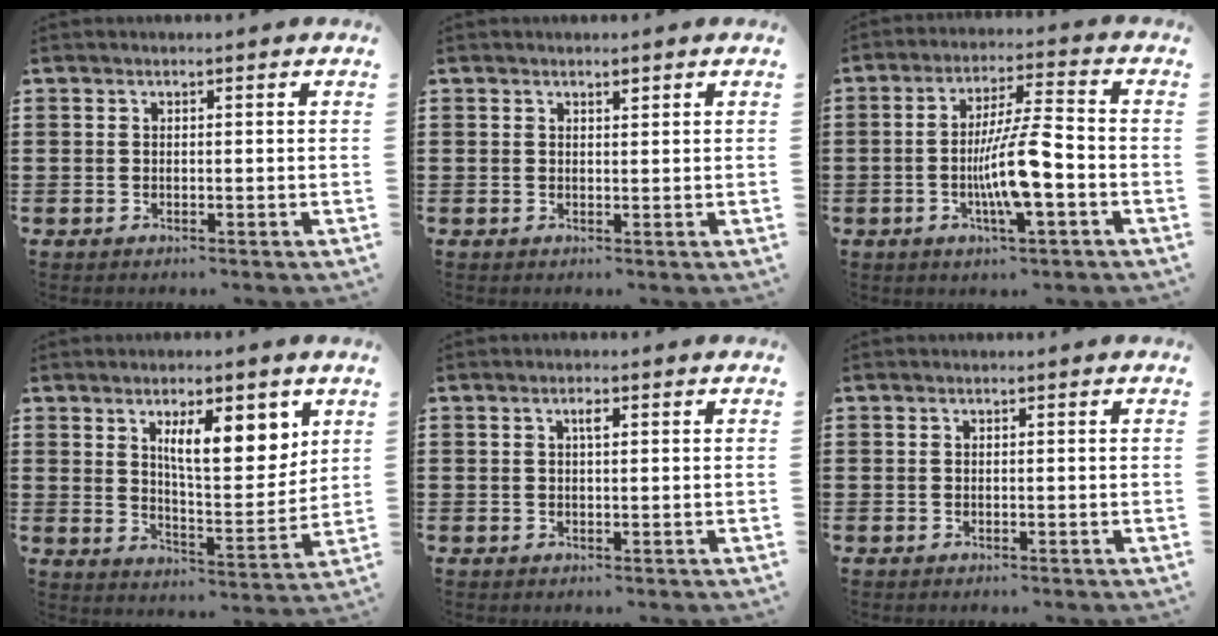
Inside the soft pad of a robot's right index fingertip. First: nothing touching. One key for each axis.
{"total": 1.0, "fx": 0.8, "fy": 0.3, "fz": 0.4, "tx": -0.009, "ty": 0.001, "tz": 0.016}
{"total": 11.2, "fx": -2.2, "fy": 3.3, "fz": 10.5, "tx": -0.178, "ty": -0.003, "tz": -0.043}
{"total": 10.2, "fx": 4.6, "fy": 3.5, "fz": 8.3, "tx": -0.130, "ty": -0.007, "tz": 0.073}
{"total": 1.5, "fx": 0.5, "fy": 0.4, "fz": 1.4, "tx": -0.029, "ty": 0.005, "tz": 0.008}
{"total": 0.0}